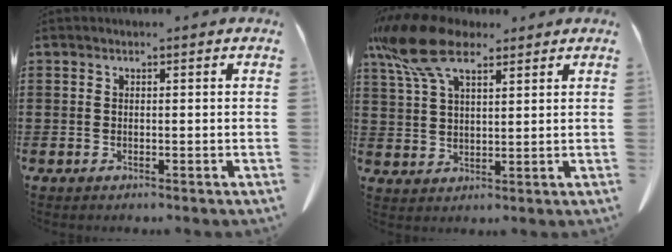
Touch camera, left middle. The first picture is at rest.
{"total": 10.7, "force": [7.0, 4.0, 7.0], "torque": [-0.174, -0.015, 0.127]}